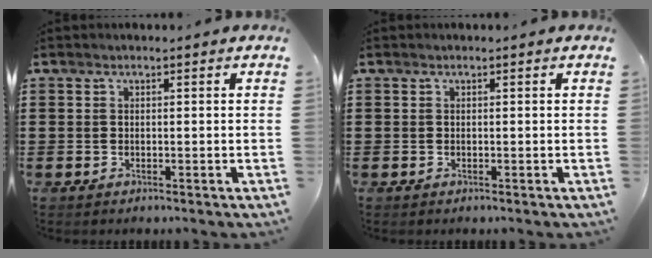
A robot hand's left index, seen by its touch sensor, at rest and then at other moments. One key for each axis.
{"total": 0.0}